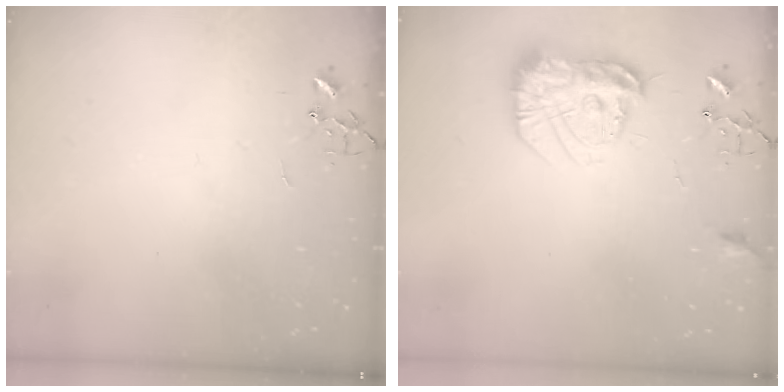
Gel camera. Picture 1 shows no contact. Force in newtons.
{"total": 18.4, "press": 18.3, "slide": 1.2}